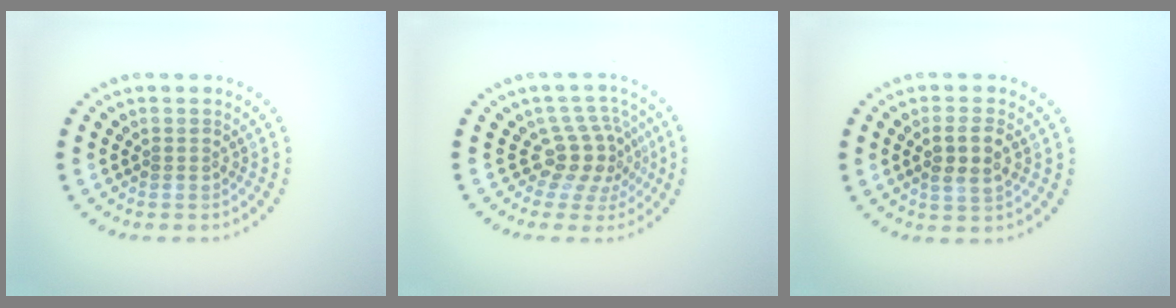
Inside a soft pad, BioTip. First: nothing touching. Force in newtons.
{"total": 3.6, "press": 2.6, "slide": 2.5}
{"total": 2.7, "press": 2.6, "slide": 0.7}